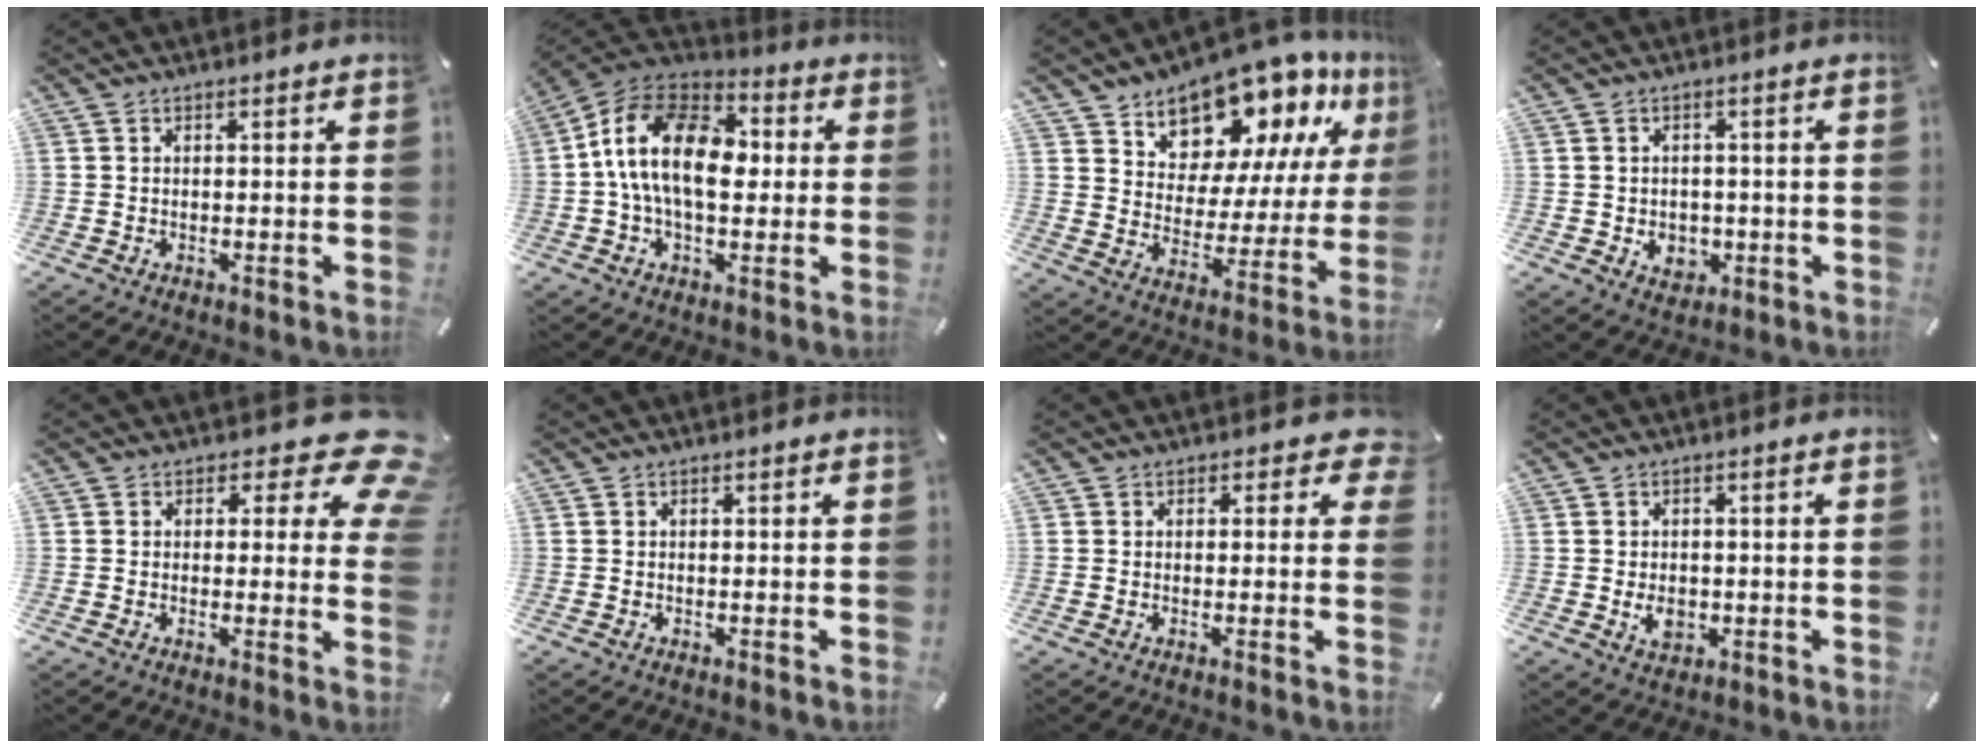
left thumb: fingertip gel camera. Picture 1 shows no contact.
{"total": 16.5, "force": [-0.2, 10.4, 12.8], "torque": [-0.277, 0.009, -0.008]}
{"total": 14.0, "force": [12.0, 6.8, 2.7], "torque": [-0.060, -0.117, 0.213]}
{"total": 4.8, "force": [-0.9, 4.1, 2.3], "torque": [-0.025, 0.002, -0.016]}
{"total": 9.2, "force": [4.1, 4.8, 6.7], "torque": [-0.072, -0.033, 0.068]}
{"total": 0.0}
{"total": 3.7, "force": [1.3, 2.5, 2.4], "torque": [-0.019, -0.003, 0.017]}
{"total": 4.5, "force": [-0.8, 3.2, 3.0], "torque": [-0.059, -0.004, -0.017]}